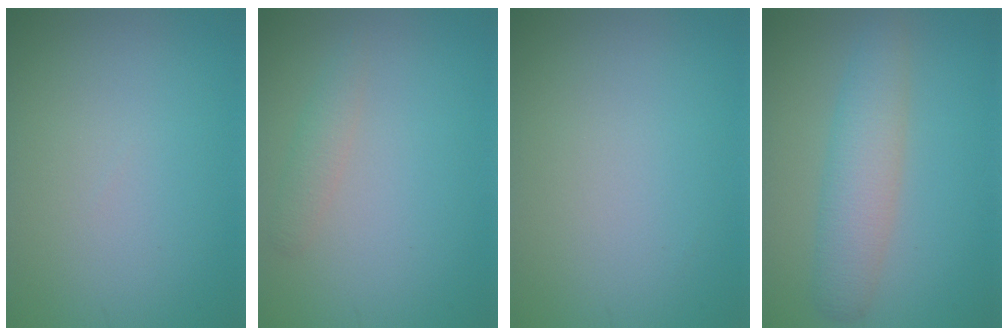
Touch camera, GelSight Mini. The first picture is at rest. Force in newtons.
{"total": 1.5, "press": 1.5, "slide": 0.0}
{"total": 0.0}
{"total": 4.1, "press": 4.1, "slide": 0.2}